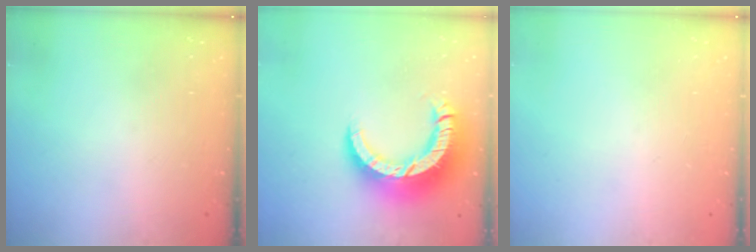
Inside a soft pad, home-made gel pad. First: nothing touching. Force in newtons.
{"total": 14.4, "press": 14.3, "slide": 1.7}
{"total": 0.0}